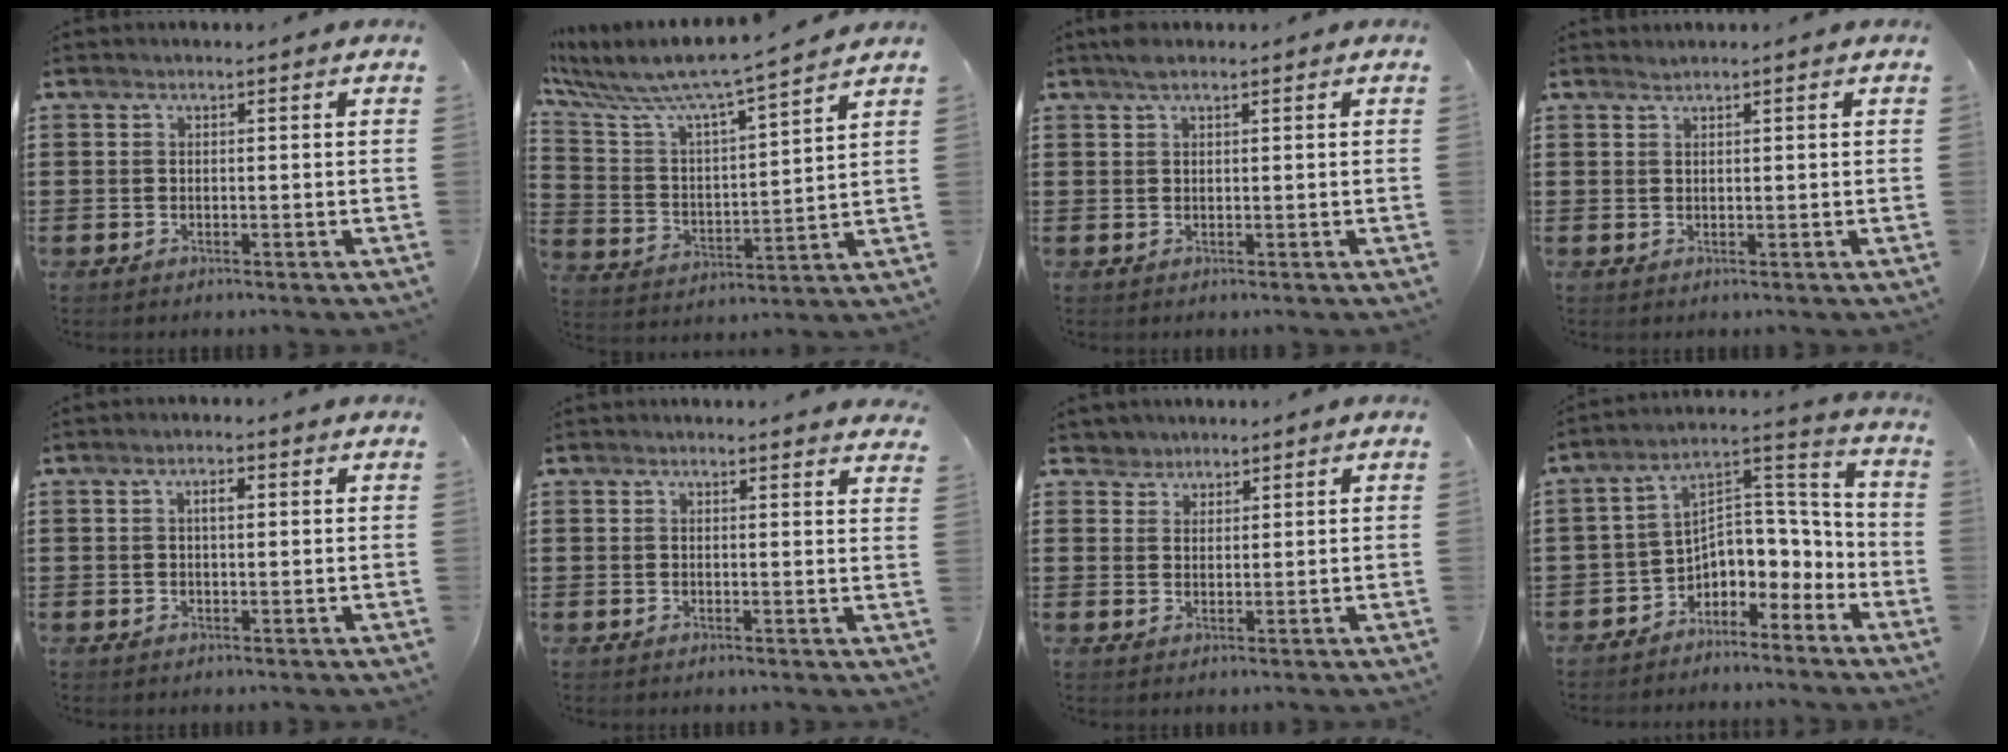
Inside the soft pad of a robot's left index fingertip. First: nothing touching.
{"total": 7.9, "force": [7.1, 0.3, 3.4], "torque": [-0.100, -0.053, 0.114]}
{"total": 1.9, "force": [1.4, 0.6, 1.1], "torque": [-0.026, 0.002, 0.026]}
{"total": 0.7, "force": [0.7, -0.1, 0.0], "torque": [-0.002, -0.002, 0.015]}
{"total": 1.7, "force": [0.5, 0.7, 1.5], "torque": [-0.031, 0.007, 0.006]}
{"total": 1.8, "force": [1.8, 0.0, 0.2], "torque": [-0.001, -0.005, 0.032]}
{"total": 2.5, "force": [2.0, 1.4, -0.5], "torque": [-0.002, 0.010, 0.038]}
{"total": 5.7, "force": [-3.9, 3.8, 1.7], "torque": [-0.035, 0.000, -0.079]}